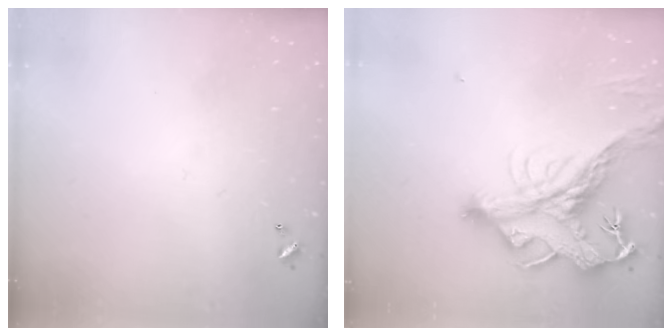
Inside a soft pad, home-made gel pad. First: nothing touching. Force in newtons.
{"total": 6.6, "press": 6.3, "slide": 1.9}